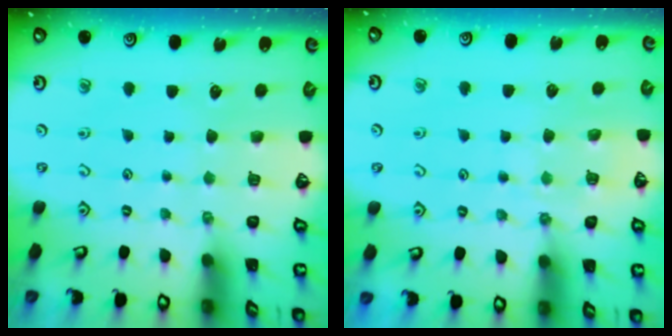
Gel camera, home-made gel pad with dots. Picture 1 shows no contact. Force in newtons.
{"total": 7.3, "press": 7.3, "slide": 0.8}